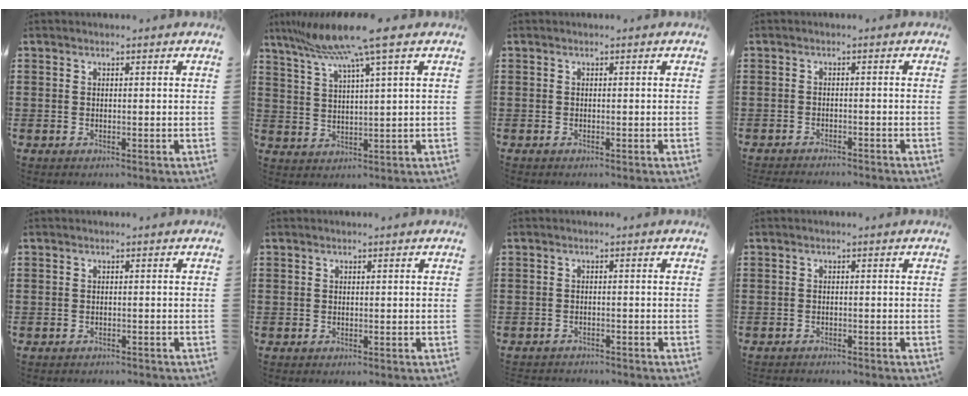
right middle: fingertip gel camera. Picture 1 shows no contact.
{"total": 8.3, "force": [5.6, -0.5, 6.1], "torque": [-0.135, -0.024, 0.094]}
{"total": 0.0}
{"total": 1.6, "force": [-1.6, -0.1, 0.0], "torque": [-0.005, 0.000, -0.034]}
{"total": 0.7, "force": [-0.7, 0.0, 0.0], "torque": [-0.002, -0.001, -0.015]}
{"total": 0.0}
{"total": 1.4, "force": [-1.4, 0.1, -0.1], "torque": [-0.004, 0.000, -0.031]}
{"total": 1.0, "force": [-1.0, 0.0, -0.1], "torque": [-0.002, 0.001, -0.021]}